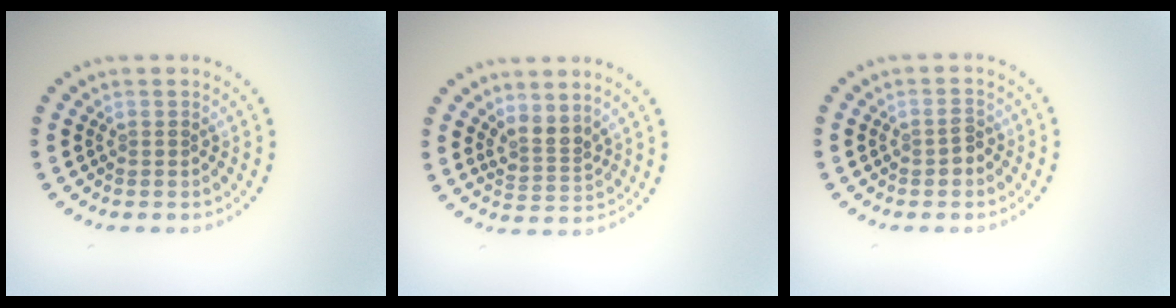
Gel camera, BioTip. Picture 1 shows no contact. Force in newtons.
{"total": 2.4, "press": 1.8, "slide": 1.7}
{"total": 1.3, "press": 1.3, "slide": 0.2}